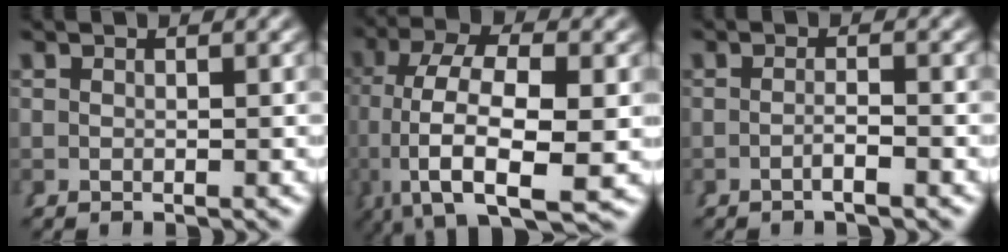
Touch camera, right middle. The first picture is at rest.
{"total": 10.1, "force": [-4.3, 4.9, 7.7], "torque": [-0.190, -0.062, -0.038]}
{"total": 1.7, "force": [-1.3, -0.3, 1.0], "torque": [-0.020, -0.004, -0.025]}